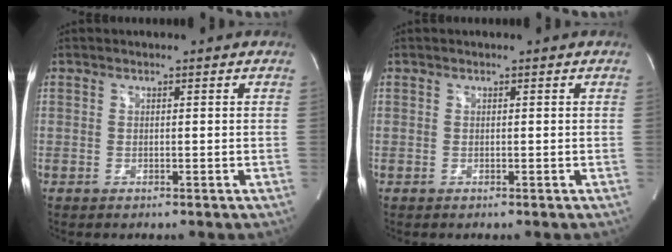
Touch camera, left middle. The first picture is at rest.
{"total": 0.0}